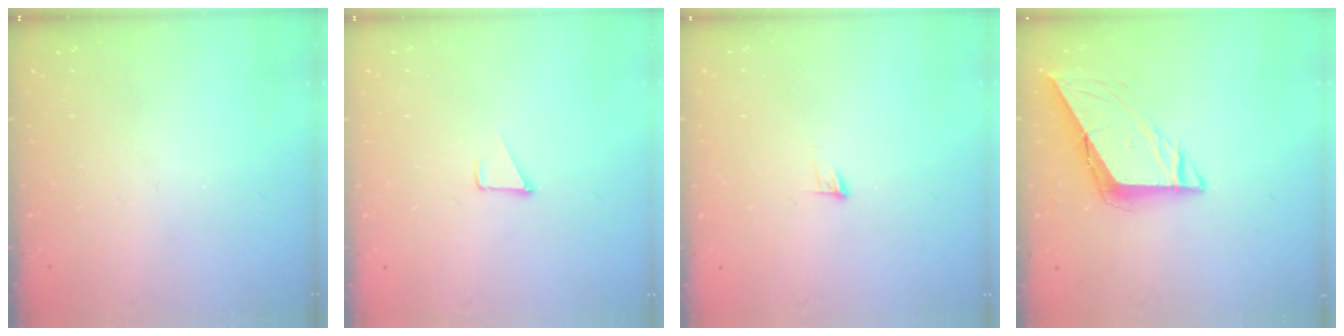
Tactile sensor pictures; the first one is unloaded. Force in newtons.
{"total": 2.4, "press": 2.4, "slide": 0.2}
{"total": 3.3, "press": 3.3, "slide": 0.2}
{"total": 8.0, "press": 8.0, "slide": 0.5}